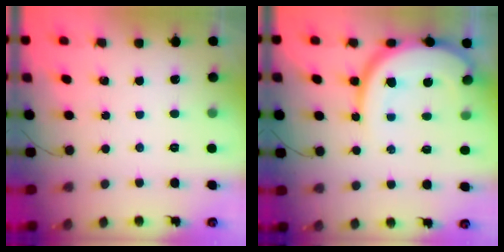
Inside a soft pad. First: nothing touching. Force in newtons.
{"total": 13.4, "press": 13.3, "slide": 1.4}